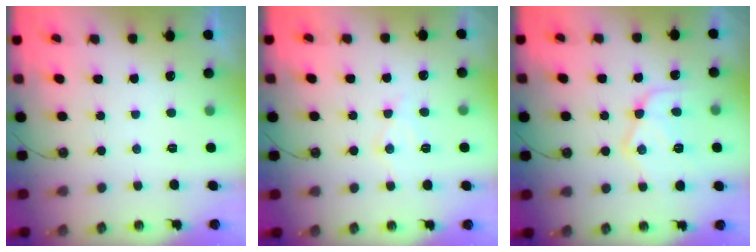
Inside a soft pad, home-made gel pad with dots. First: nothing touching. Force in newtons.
{"total": 8.6, "press": 8.6, "slide": 0.8}
{"total": 15.1, "press": 15.0, "slide": 1.3}